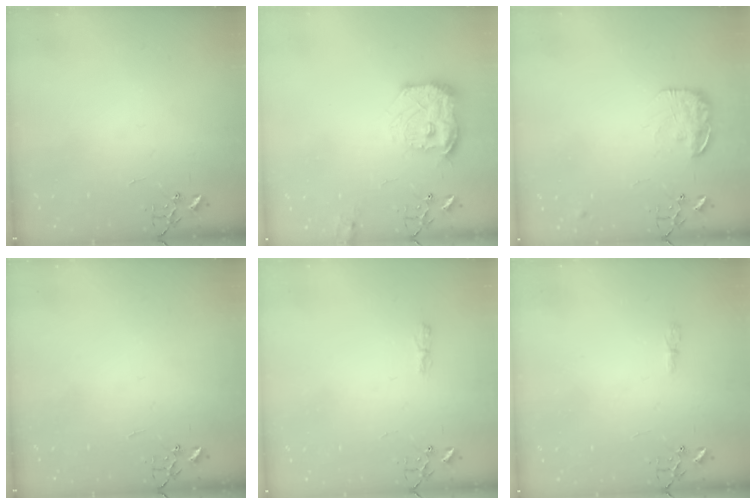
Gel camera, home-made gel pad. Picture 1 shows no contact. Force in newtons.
{"total": 15.7, "press": 15.6, "slide": 1.4}
{"total": 14.1, "press": 14.1, "slide": 0.9}
{"total": 0.0}
{"total": 3.4, "press": 3.4, "slide": 0.6}
{"total": 3.6, "press": 3.5, "slide": 0.4}